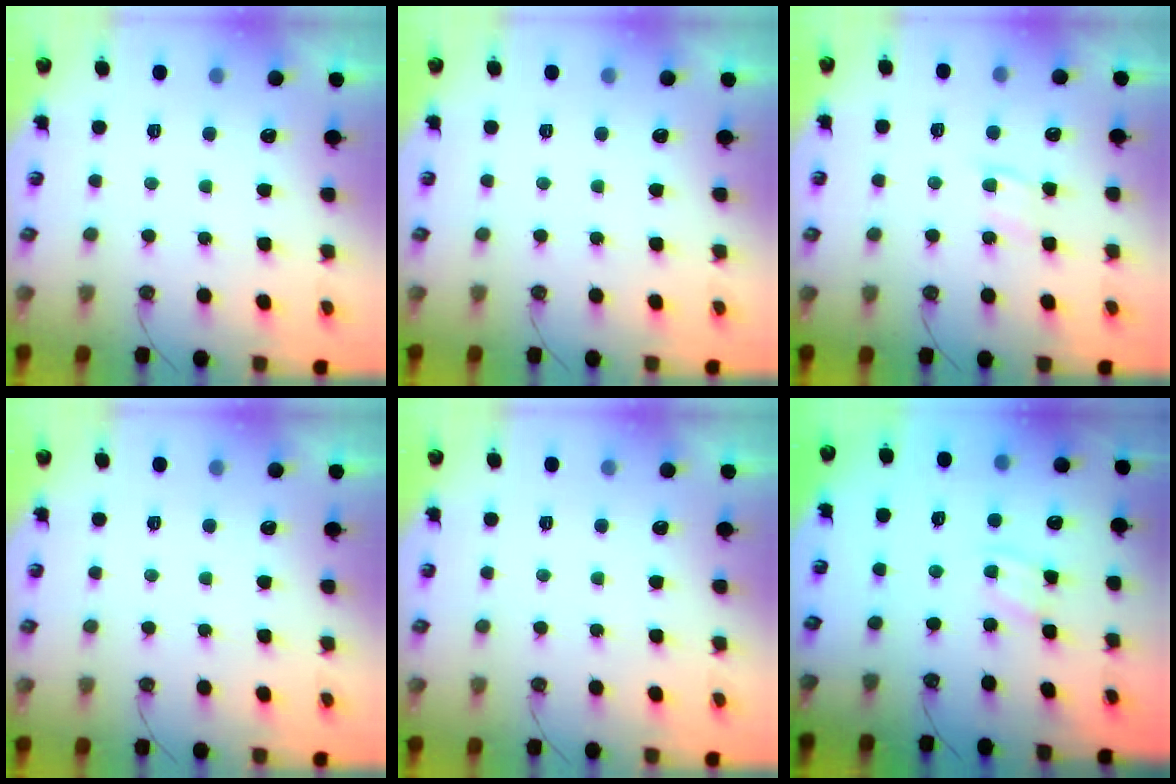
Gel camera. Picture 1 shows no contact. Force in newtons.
{"total": 0.0}
{"total": 4.3, "press": 4.2, "slide": 0.5}
{"total": 0.0}
{"total": 0.0}
{"total": 3.4, "press": 3.4, "slide": 0.5}